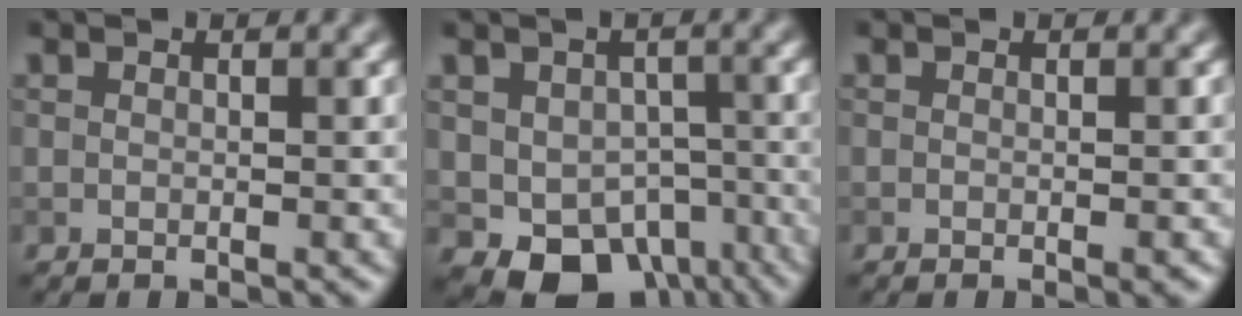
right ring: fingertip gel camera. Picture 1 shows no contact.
{"total": 8.1, "force": [-4.1, 5.5, 4.3], "torque": [-0.058, -0.022, -0.053]}
{"total": 0.6, "force": [-0.3, 0.1, 0.5], "torque": [-0.006, 0.000, -0.003]}